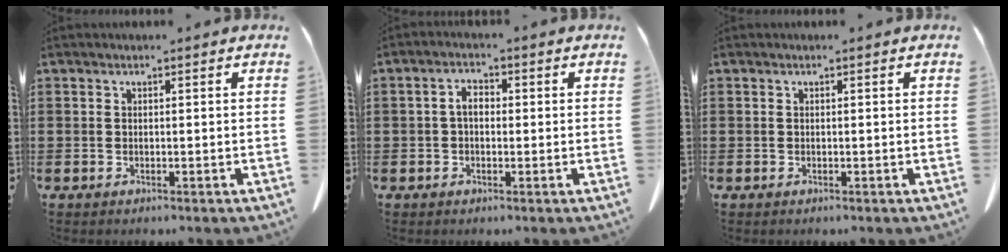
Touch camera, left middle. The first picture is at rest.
{"total": 3.0, "force": [0.0, 1.6, 2.6], "torque": [-0.052, 0.008, -0.002]}
{"total": 0.0}